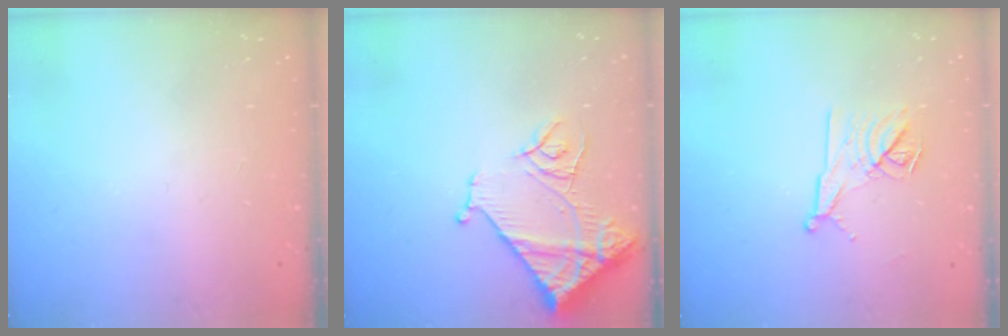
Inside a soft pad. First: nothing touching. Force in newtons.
{"total": 13.0, "press": 13.0, "slide": 1.1}
{"total": 11.3, "press": 11.3, "slide": 0.4}